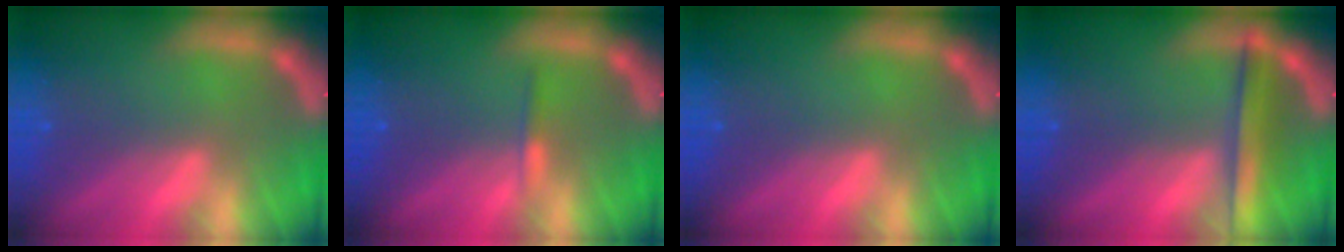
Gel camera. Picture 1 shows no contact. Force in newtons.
{"total": 0.9}
{"total": 0.0}
{"total": 4.0}